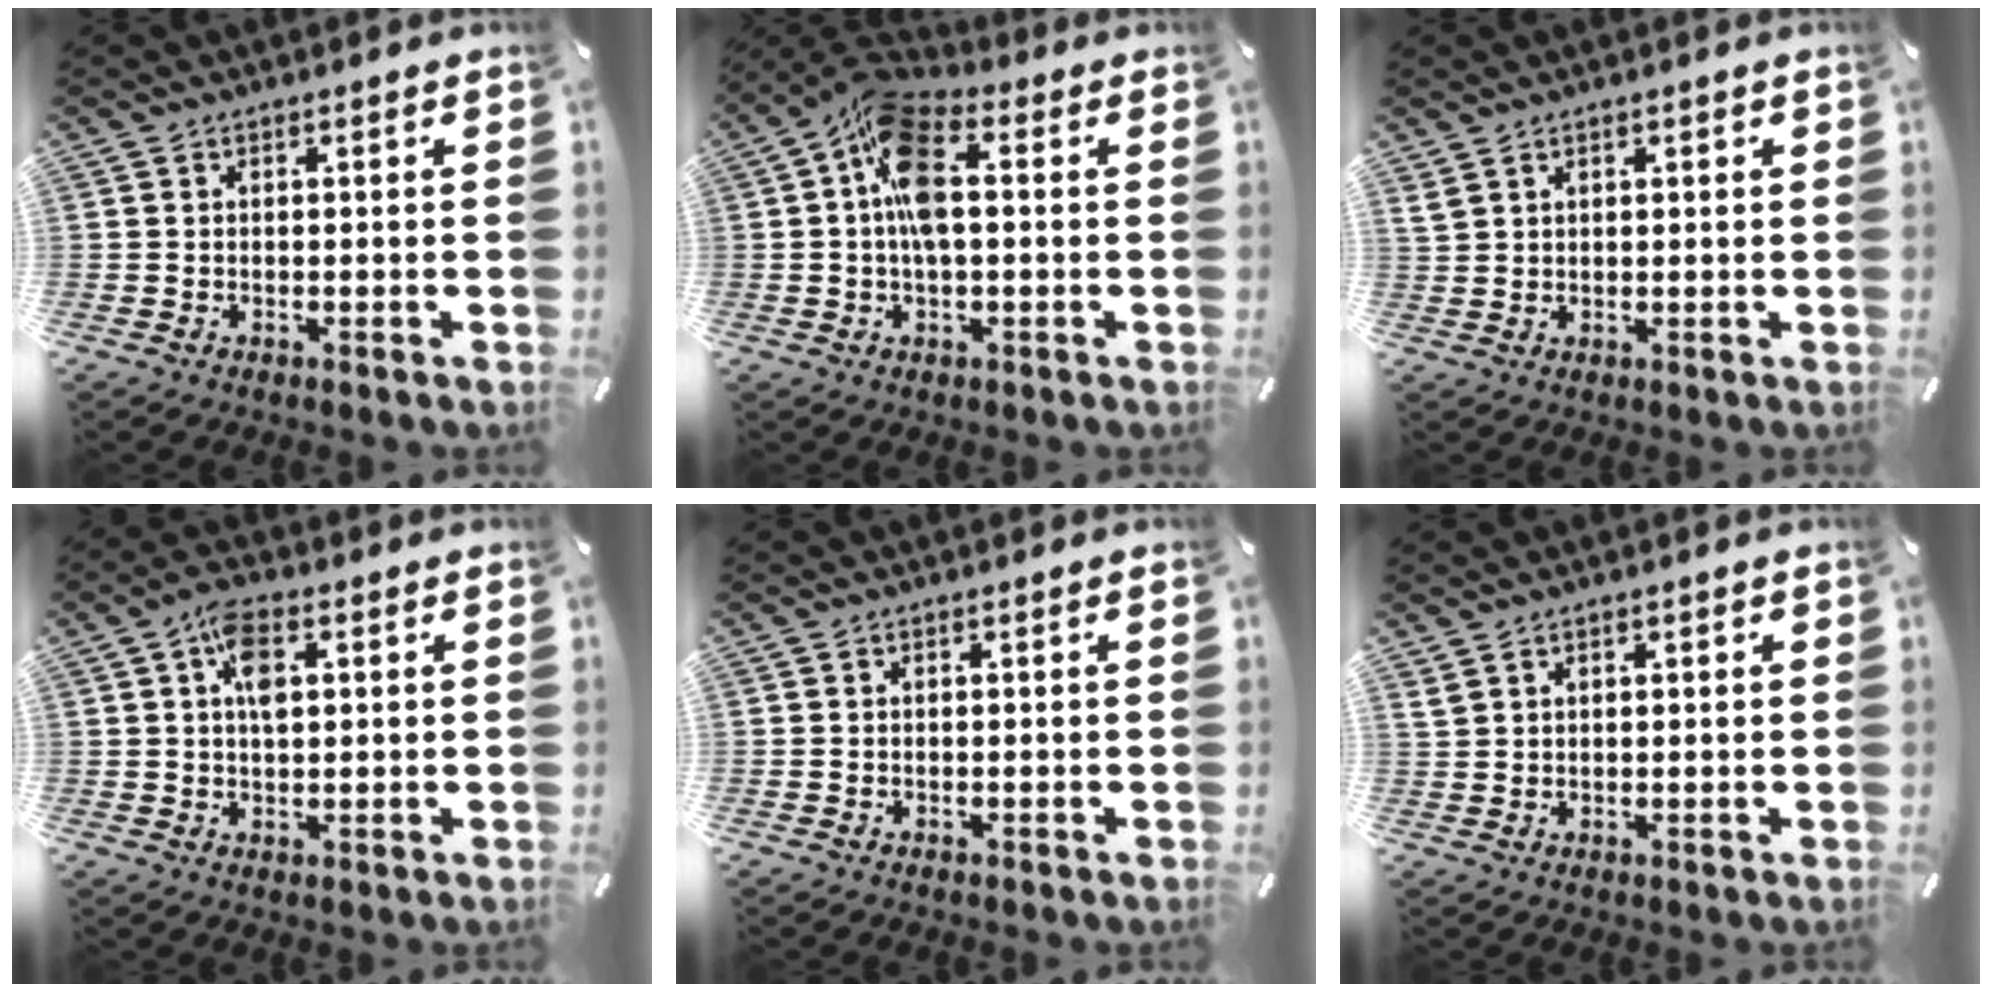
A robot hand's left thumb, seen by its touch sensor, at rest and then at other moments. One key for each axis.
{"total": 12.0, "fx": 0.7, "fy": 6.1, "fz": 10.3, "tx": -0.216, "ty": 0.002, "tz": 0.015}
{"total": 1.9, "fx": 1.2, "fy": 1.4, "fz": 0.6, "tx": -0.014, "ty": 0.001, "tz": 0.022}
{"total": 6.4, "fx": 1.7, "fy": 3.6, "fz": 5.0, "tx": -0.081, "ty": 0.002, "tz": 0.025}
{"total": 0.0}
{"total": 1.7, "fx": 1.1, "fy": 1.2, "fz": 0.5, "tx": -0.012, "ty": 0.002, "tz": 0.020}